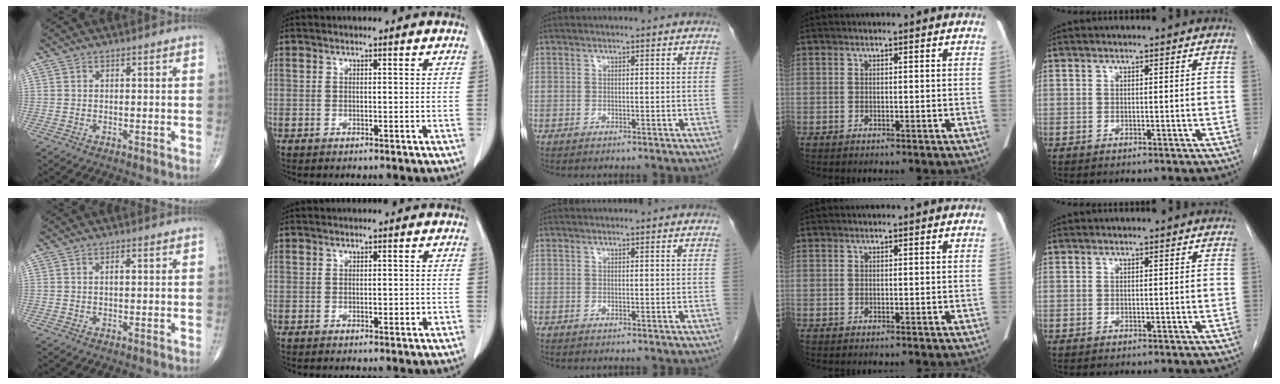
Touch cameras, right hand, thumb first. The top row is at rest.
{"thumb": {"total": 1.2, "force": [0.2, 0.5, 1.0], "torque": [-0.016, 0.003, 0.001]}, "index": {"total": 1.4, "force": [-0.3, 0.6, 1.3], "torque": [-0.019, 0.001, -0.002]}}